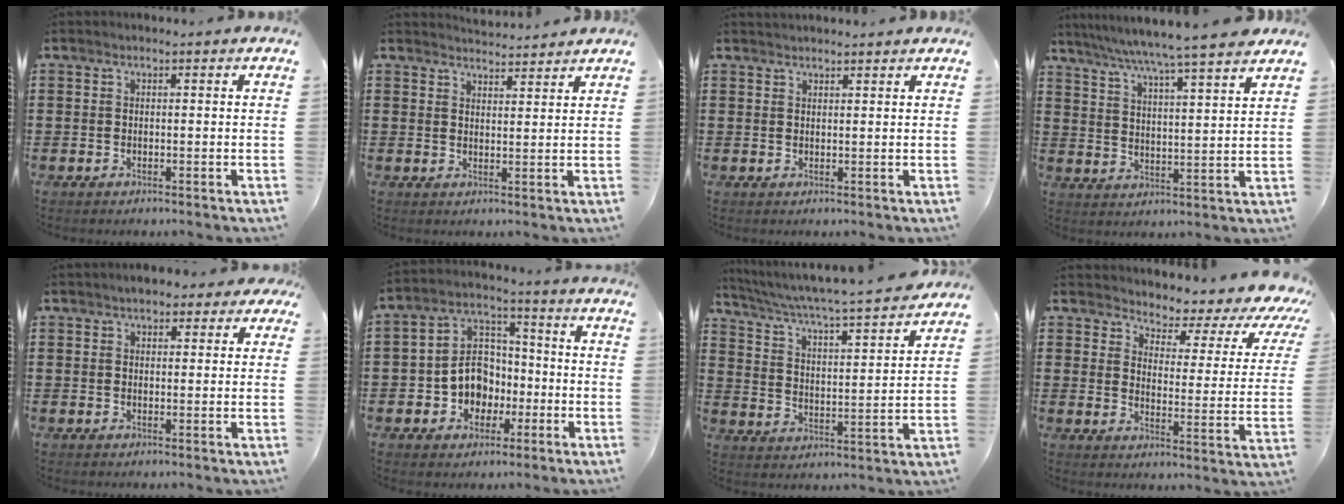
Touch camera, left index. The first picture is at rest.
{"total": 2.9, "force": [2.9, 0.1, -0.2], "torque": [-0.004, -0.010, 0.056]}
{"total": 1.3, "force": [1.3, 0.1, 0.0], "torque": [-0.003, 0.001, 0.025]}
{"total": 6.5, "force": [5.8, -1.1, 2.8], "torque": [-0.078, -0.041, 0.093]}
{"total": 2.9, "force": [2.2, 1.4, 1.3], "torque": [-0.025, 0.007, 0.037]}
{"total": 7.8, "force": [-2.0, 6.9, 3.0], "torque": [-0.068, 0.016, -0.036]}
{"total": 4.4, "force": [4.0, -0.1, 1.8], "torque": [-0.057, -0.037, 0.057]}
{"total": 3.1, "force": [2.7, 1.1, 1.2], "torque": [-0.037, -0.029, 0.033]}